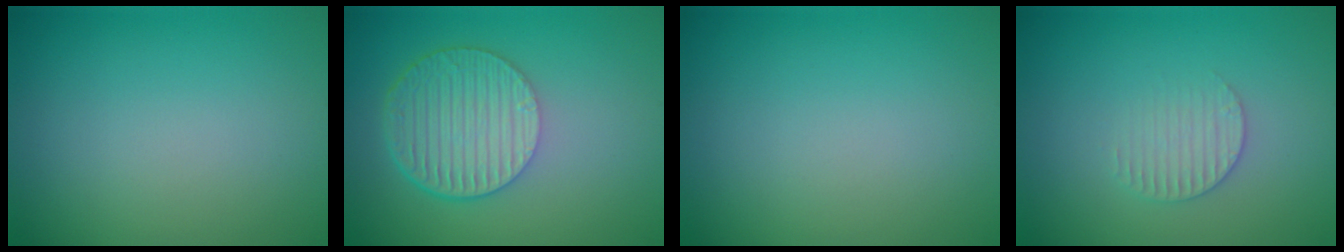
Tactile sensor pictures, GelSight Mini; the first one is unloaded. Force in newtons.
{"total": 6.4, "press": 4.5, "slide": 4.5}
{"total": 0.0}
{"total": 1.9, "press": 1.9, "slide": 0.3}